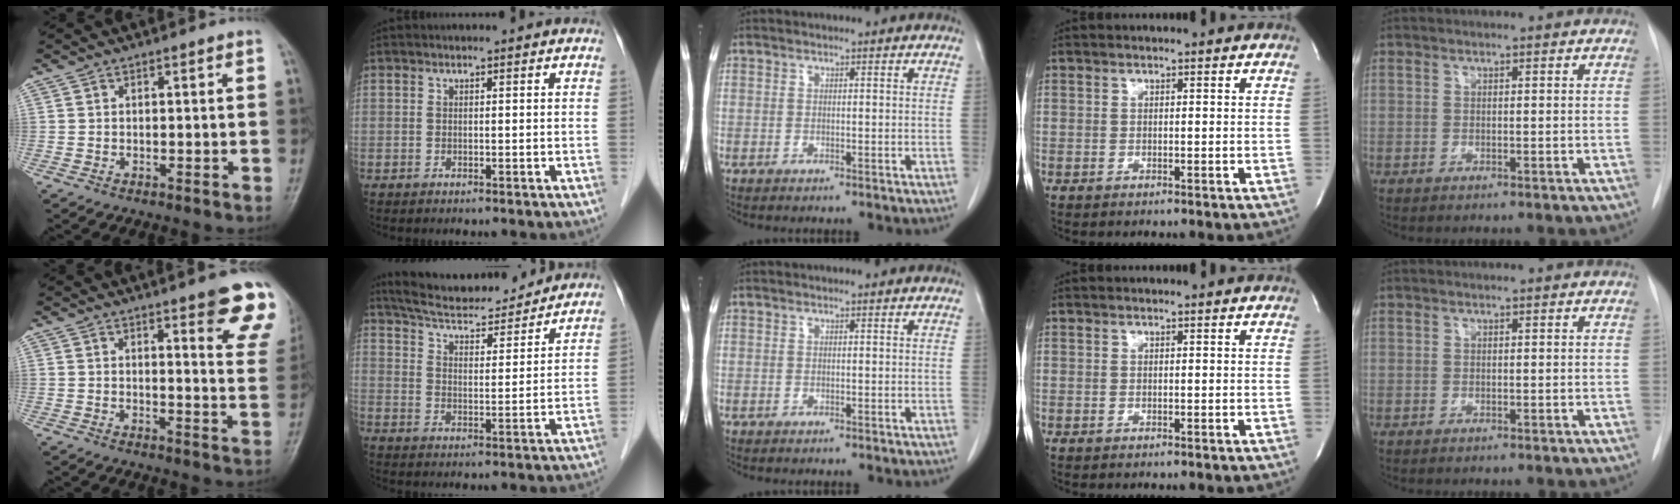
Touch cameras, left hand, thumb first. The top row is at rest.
{"thumb": {"total": 12.6, "force": [8.0, 2.3, 9.5], "torque": [-0.079, -0.039, 0.083]}, "index": {"total": 17.2, "force": [15.9, 2.6, 5.8], "torque": [-0.092, 0.011, 0.237]}}